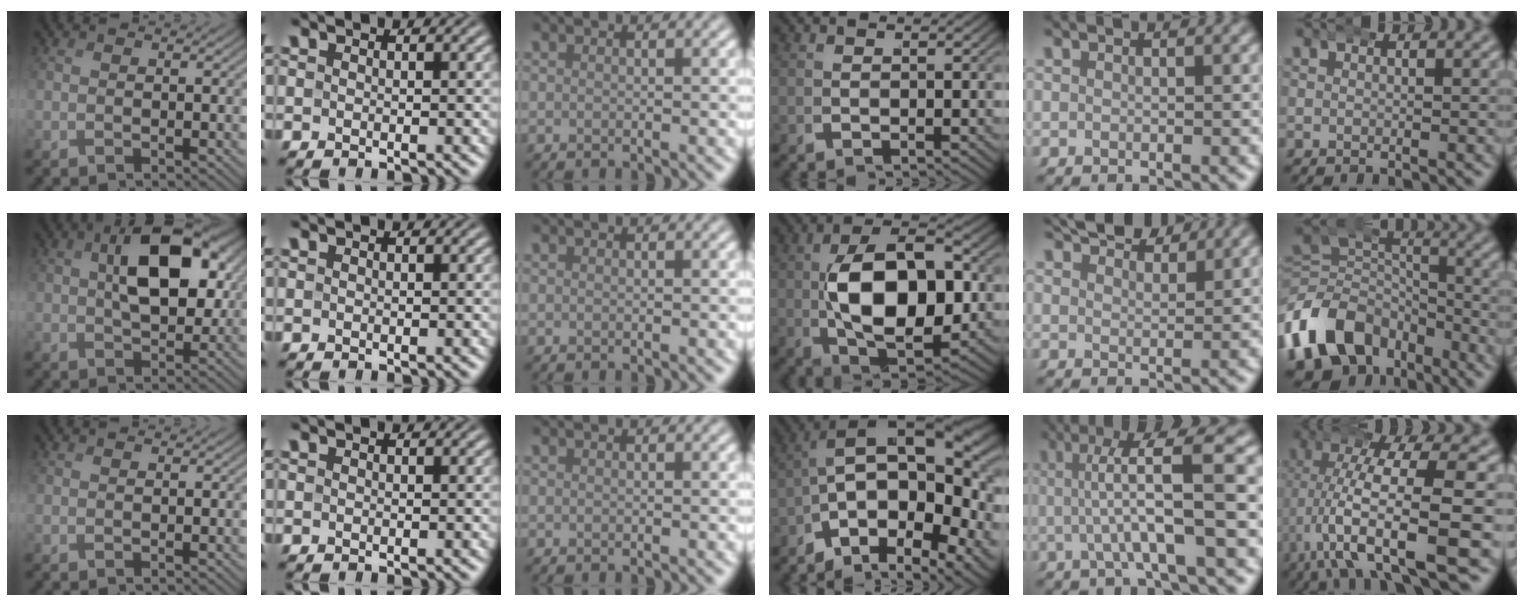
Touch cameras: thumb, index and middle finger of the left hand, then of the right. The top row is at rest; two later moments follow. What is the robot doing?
{"motion": "wrap", "object": "bandana"}